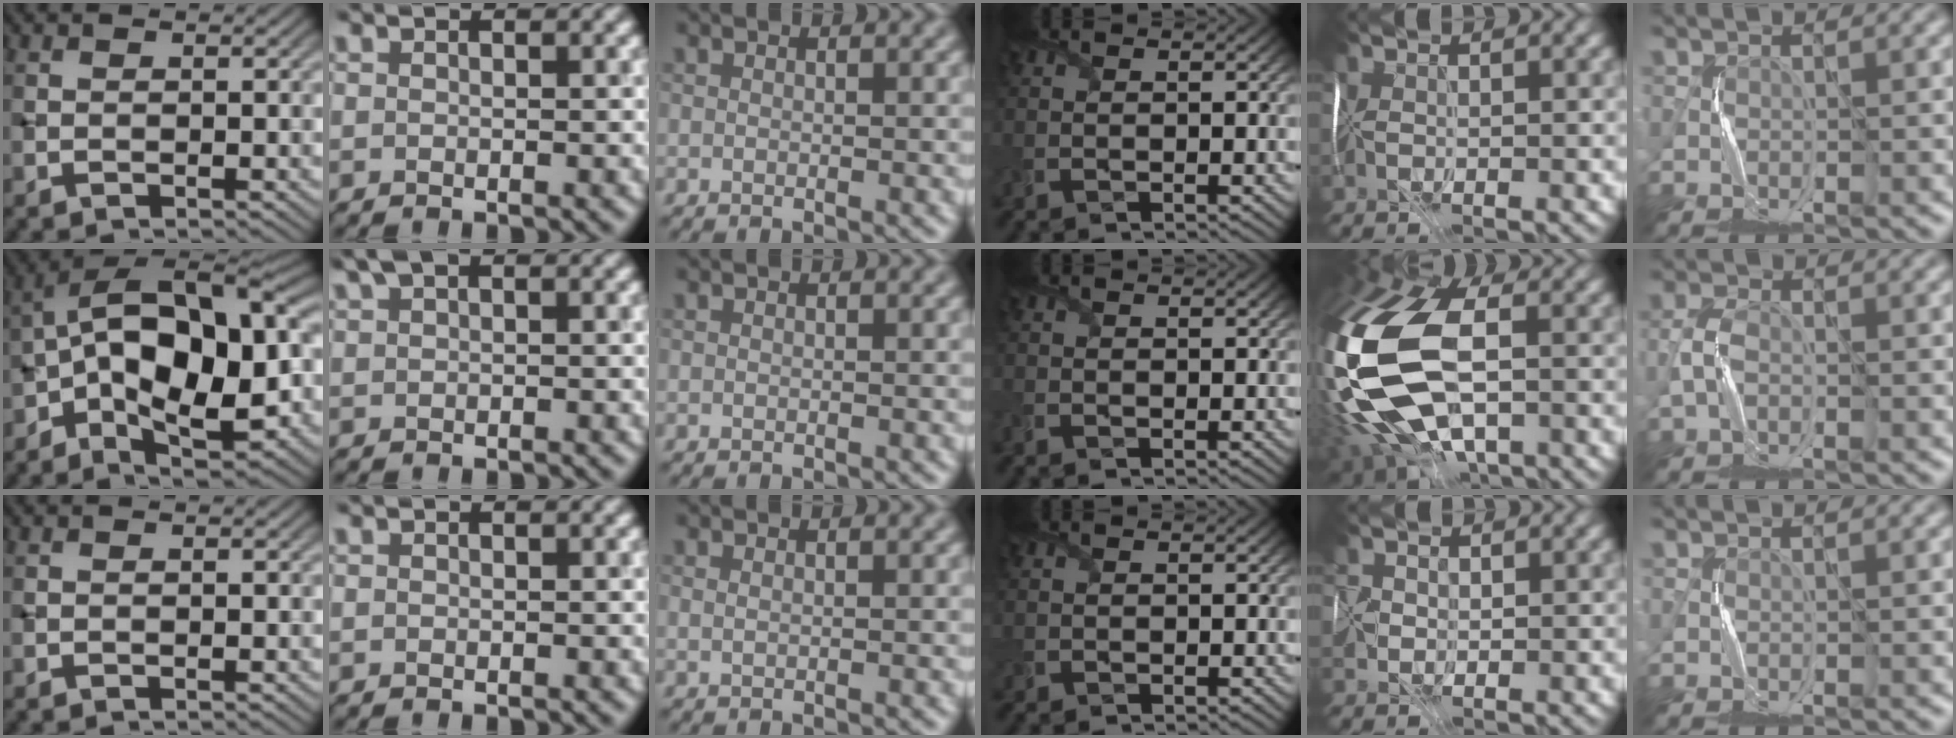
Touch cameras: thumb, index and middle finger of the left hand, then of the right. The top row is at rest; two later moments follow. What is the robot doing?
{"motion": "fold", "object": "map"}